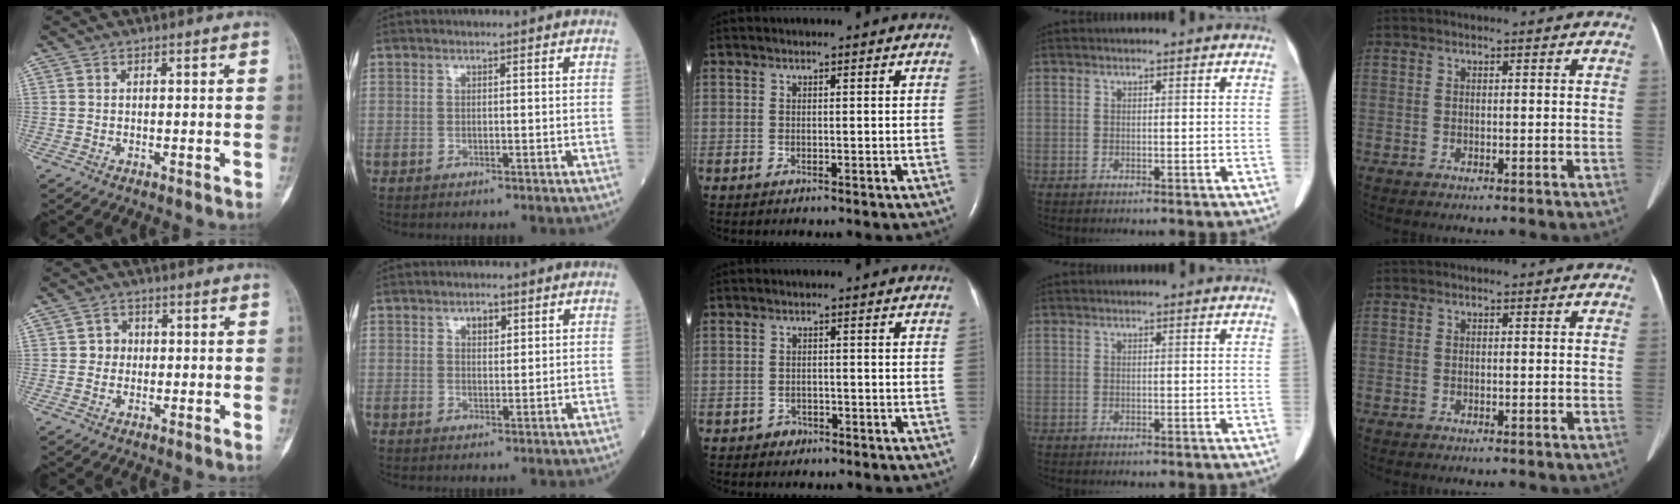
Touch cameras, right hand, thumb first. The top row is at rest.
{"thumb": {"total": 2.7, "force": [0.1, 2.6, 1.0], "torque": [0.003, 0.008, -0.005]}, "index": {"total": 2.2, "force": [1.2, 1.2, 1.5], "torque": [-0.021, 0.000, 0.019]}, "middle": {"total": 1.6, "force": [-1.1, 1.2, 0.0], "torque": [-0.002, 0.005, -0.019]}}